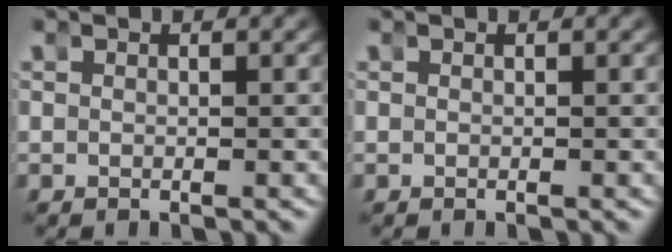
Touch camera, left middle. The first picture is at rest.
{"total": 0.0}